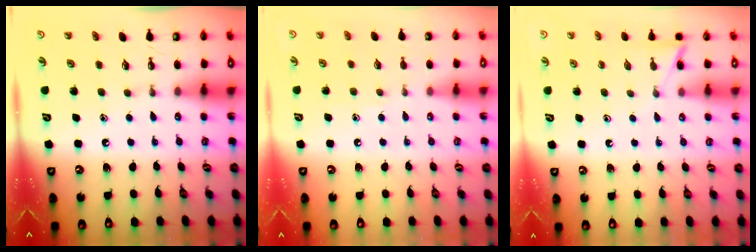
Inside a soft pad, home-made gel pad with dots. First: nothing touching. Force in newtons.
{"total": 4.5, "press": 4.5, "slide": 0.5}
{"total": 4.5, "press": 4.5, "slide": 0.6}